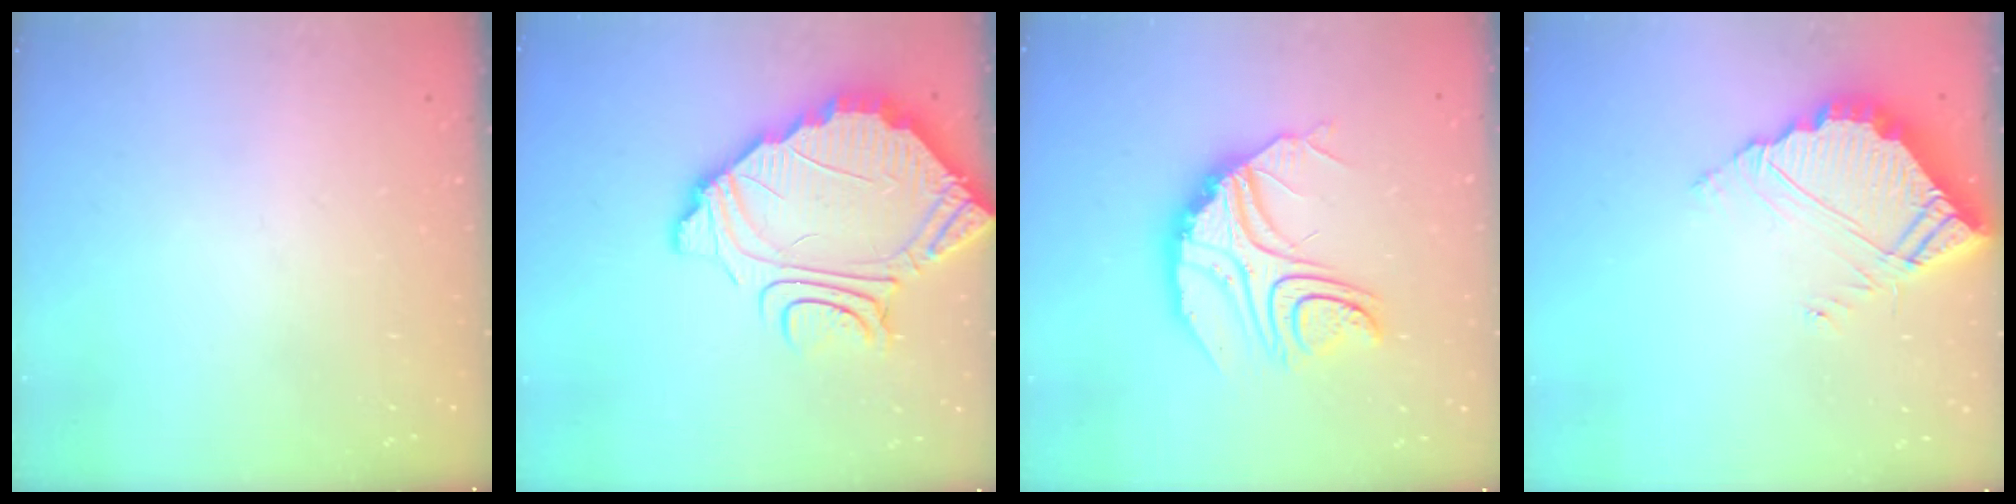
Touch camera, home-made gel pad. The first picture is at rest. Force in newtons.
{"total": 10.6, "press": 10.5, "slide": 0.9}
{"total": 14.0, "press": 13.9, "slide": 1.2}
{"total": 7.9, "press": 7.8, "slide": 0.4}